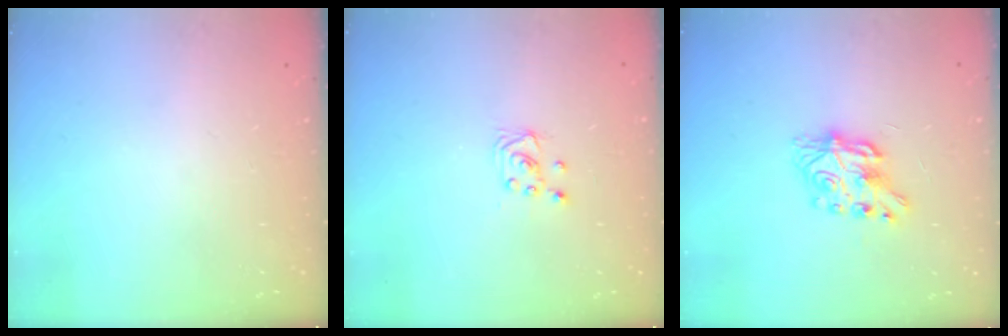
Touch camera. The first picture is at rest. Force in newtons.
{"total": 2.0, "press": 2.0, "slide": 0.2}
{"total": 8.6, "press": 8.5, "slide": 0.8}